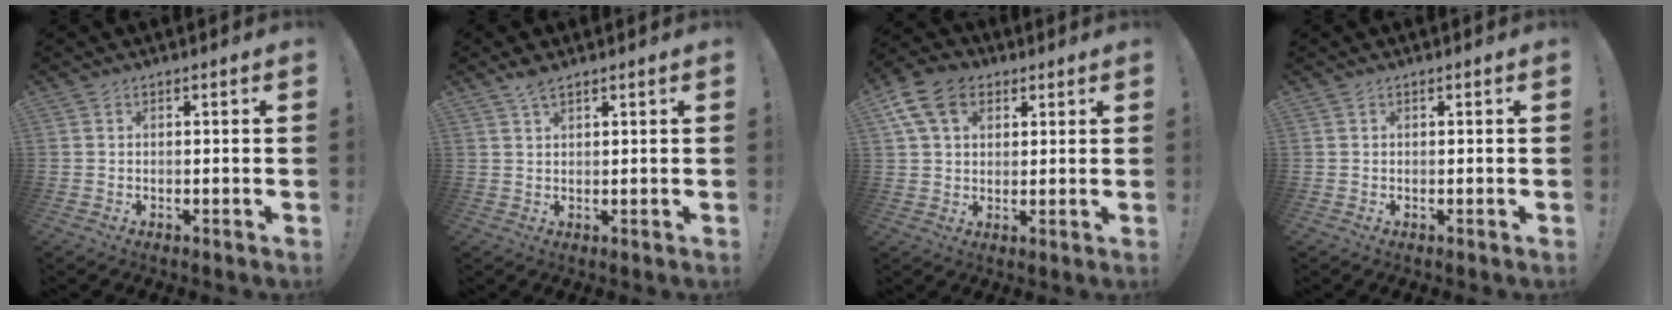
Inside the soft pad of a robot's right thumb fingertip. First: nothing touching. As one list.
[{"total": 3.2, "force": [2.2, 1.0, 2.1], "torque": [-0.033, -0.009, 0.038]}, {"total": 12.5, "force": [5.4, 8.8, 7.1], "torque": [-0.138, -0.012, 0.105]}, {"total": 0.0}]